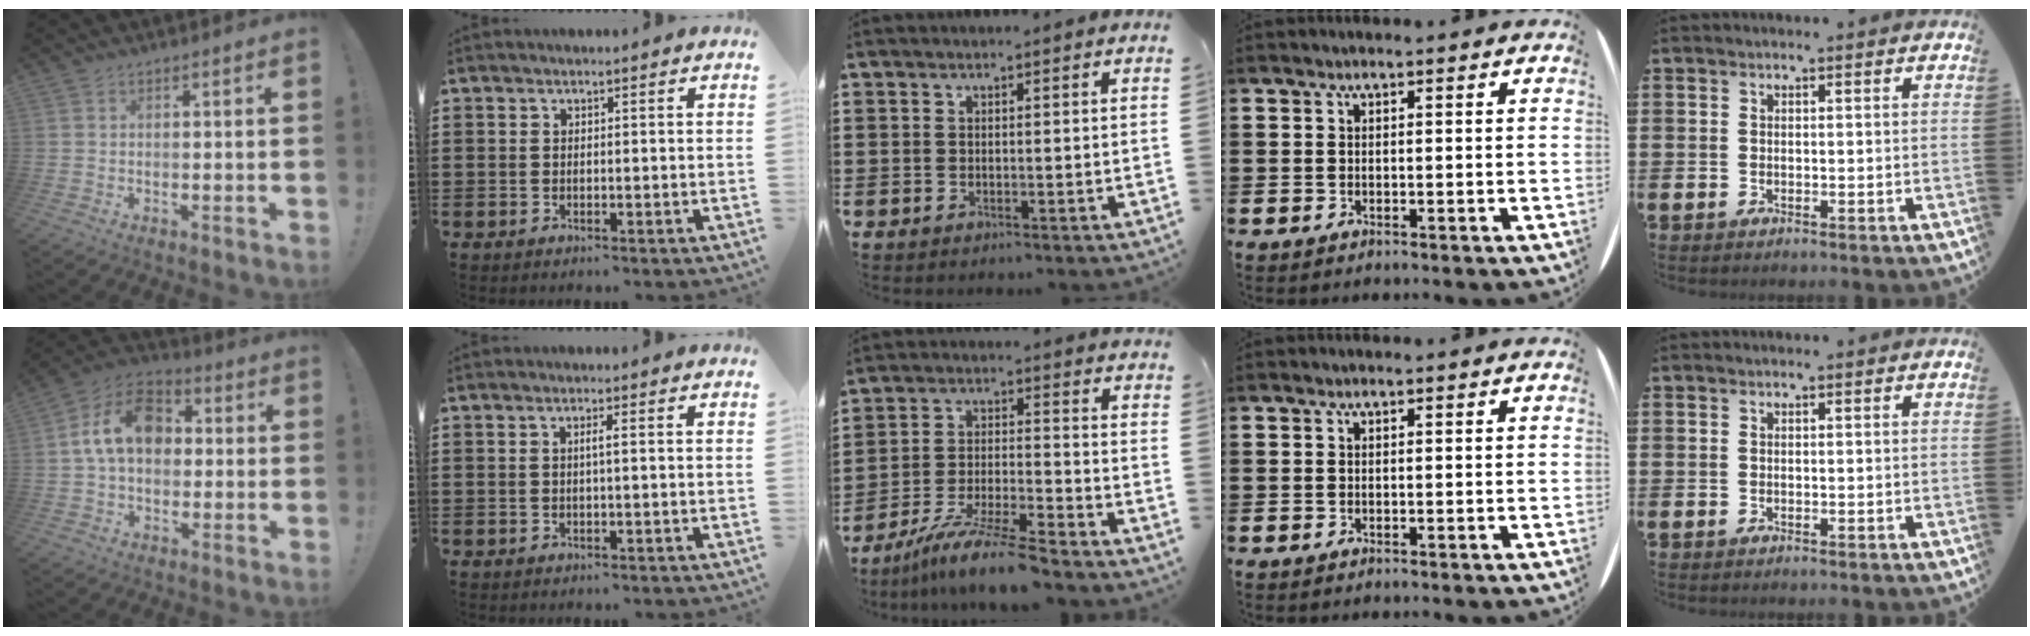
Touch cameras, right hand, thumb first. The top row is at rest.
{"thumb": {"total": 14.9, "force": [2.3, 10.5, 10.3], "torque": [-0.160, 0.015, 0.047]}, "index": {"total": 1.3, "force": [0.0, -0.2, 1.2], "torque": [-0.024, -0.002, -0.003]}, "middle": {"total": 9.0, "force": [-7.9, -0.4, 4.2], "torque": [-0.083, -0.004, -0.153]}}